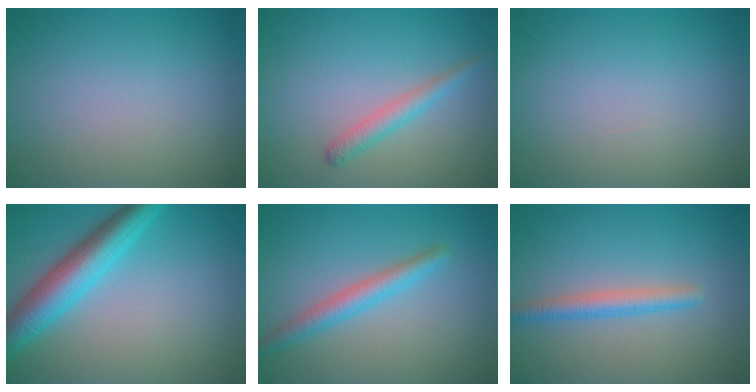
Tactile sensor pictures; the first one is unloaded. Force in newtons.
{"total": 1.9, "press": 1.9, "slide": 0.0}
{"total": 0.0}
{"total": 6.0, "press": 6.0, "slide": 0.1}
{"total": 2.7, "press": 2.7, "slide": 0.1}
{"total": 2.4, "press": 2.4, "slide": 0.1}